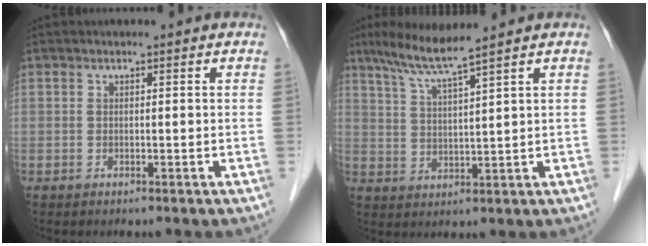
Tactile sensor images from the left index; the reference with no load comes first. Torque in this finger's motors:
{"motor_torque": [0.66, -0.62, 0.25, 0.03]}